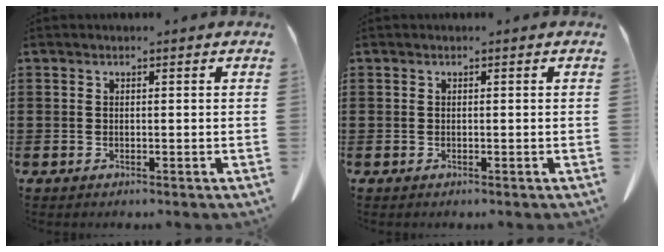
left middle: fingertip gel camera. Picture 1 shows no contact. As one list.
[{"total": 0.0}]